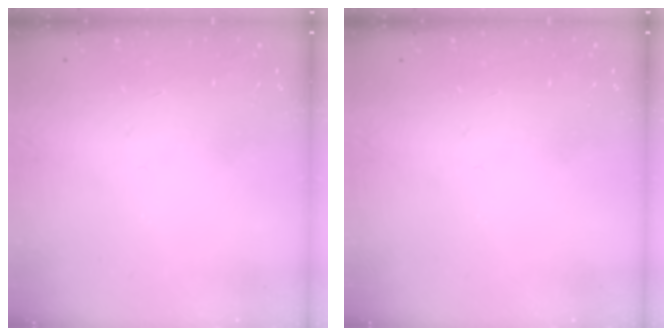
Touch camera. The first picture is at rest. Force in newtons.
{"total": 0.0}